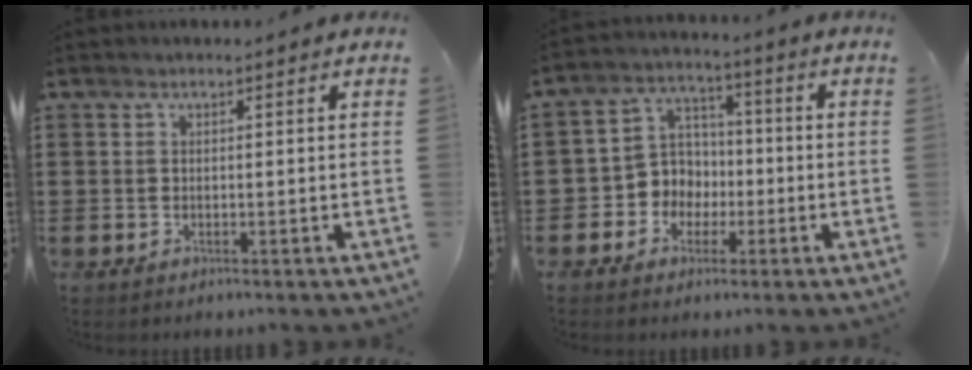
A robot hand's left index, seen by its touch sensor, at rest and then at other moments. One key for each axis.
{"total": 6.1, "fx": -1.7, "fy": 5.7, "fz": 1.3, "tx": -0.059, "ty": 0.008, "tz": -0.038}